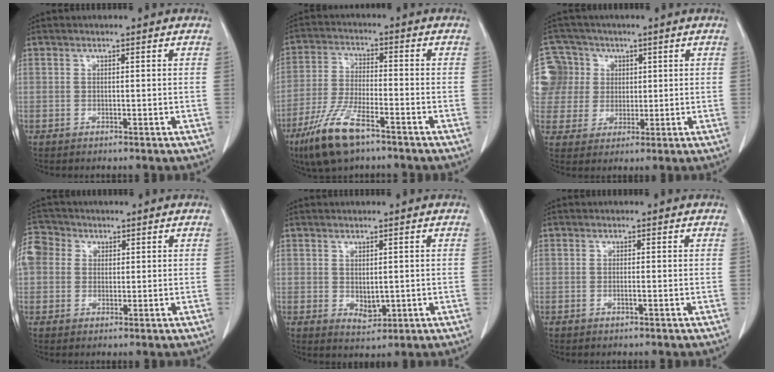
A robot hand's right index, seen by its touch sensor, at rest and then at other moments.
{"total": 10.7, "force": [-6.9, 2.6, 7.8], "torque": [-0.167, -0.020, -0.126]}
{"total": 12.7, "force": [3.2, 12.1, 1.9], "torque": [-0.074, 0.050, 0.078]}
{"total": 8.3, "force": [2.0, 7.4, 3.2], "torque": [-0.093, 0.030, 0.037]}
{"total": 2.9, "force": [-0.1, 1.7, 2.4], "torque": [-0.037, -0.009, 0.009]}
{"total": 0.8, "force": [-0.3, 0.0, 0.7], "torque": [-0.016, 0.000, -0.004]}